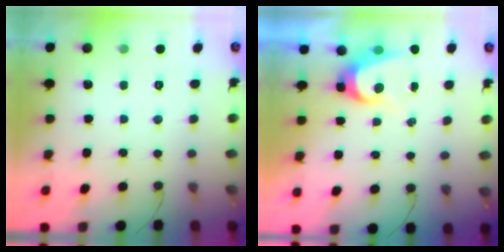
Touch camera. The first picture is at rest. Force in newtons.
{"total": 6.5, "press": 6.4, "slide": 0.7}